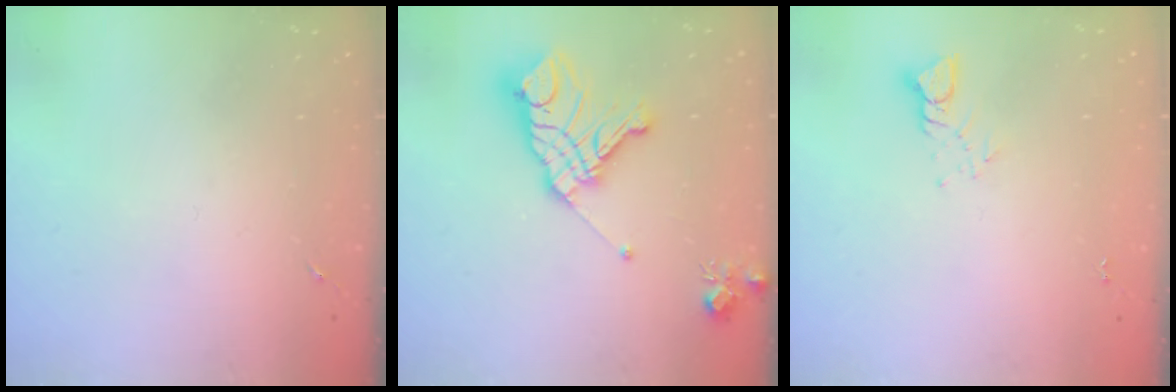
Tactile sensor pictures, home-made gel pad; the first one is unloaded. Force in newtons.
{"total": 17.5, "press": 17.4, "slide": 2.0}
{"total": 3.9, "press": 3.8, "slide": 0.3}